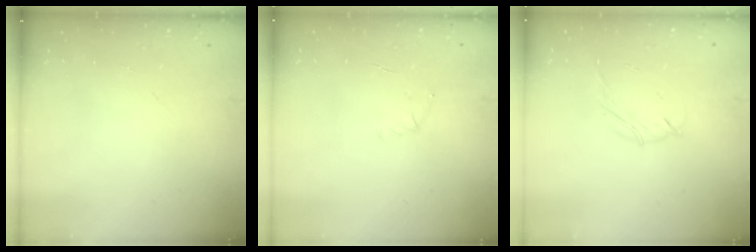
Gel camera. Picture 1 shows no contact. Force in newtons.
{"total": 4.7, "press": 4.5, "slide": 1.3}
{"total": 3.9, "press": 3.8, "slide": 0.8}